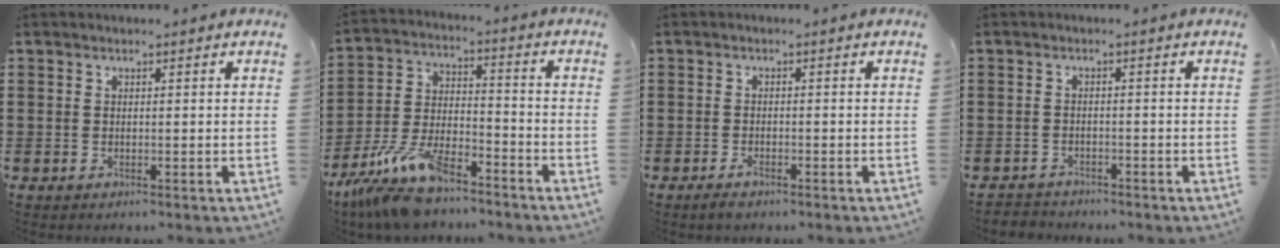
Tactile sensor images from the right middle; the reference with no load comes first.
{"total": 11.5, "force": [-9.6, 2.9, 5.6], "torque": [-0.121, 0.019, -0.188]}
{"total": 1.6, "force": [-1.2, 0.6, 1.0], "torque": [-0.026, -0.005, -0.025]}
{"total": 1.6, "force": [-1.6, 0.4, -0.2], "torque": [-0.002, 0.001, -0.037]}